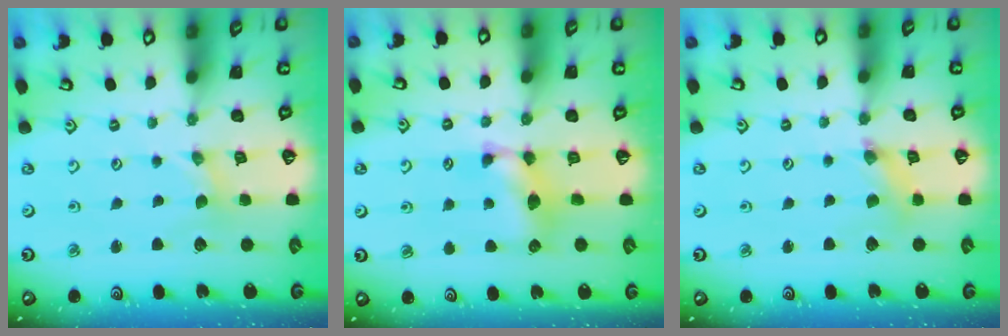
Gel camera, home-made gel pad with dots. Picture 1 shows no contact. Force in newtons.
{"total": 8.4, "press": 8.4, "slide": 0.4}
{"total": 2.5, "press": 2.4, "slide": 0.3}